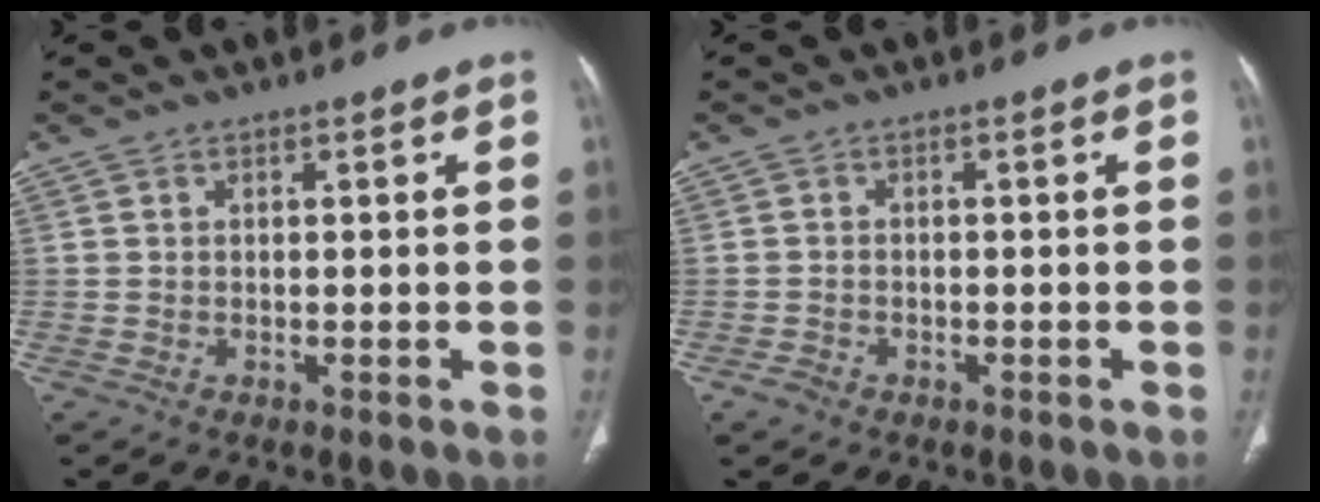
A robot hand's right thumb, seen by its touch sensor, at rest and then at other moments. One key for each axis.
{"total": 1.7, "fx": -1.1, "fy": 1.2, "fz": 0.5, "tx": -0.011, "ty": 0.006, "tz": -0.019}